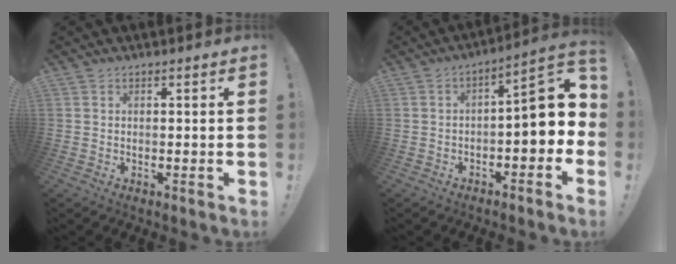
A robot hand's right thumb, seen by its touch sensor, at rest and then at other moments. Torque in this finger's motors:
{"motor_torque": [0.44, -0.08, 0.39, 0.16, 0.30]}